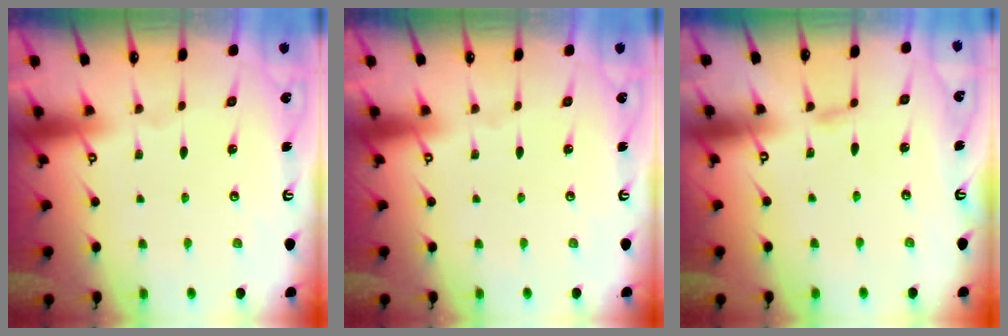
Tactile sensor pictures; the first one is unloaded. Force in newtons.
{"total": 0.0}
{"total": 4.3, "press": 4.3, "slide": 0.3}